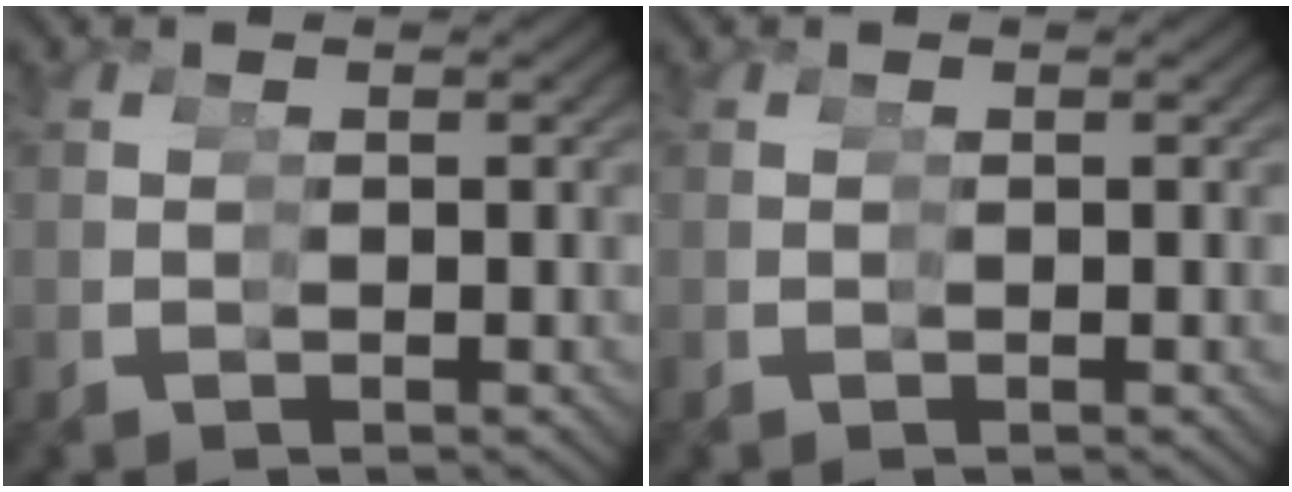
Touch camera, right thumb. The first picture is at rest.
{"total": 0.0}